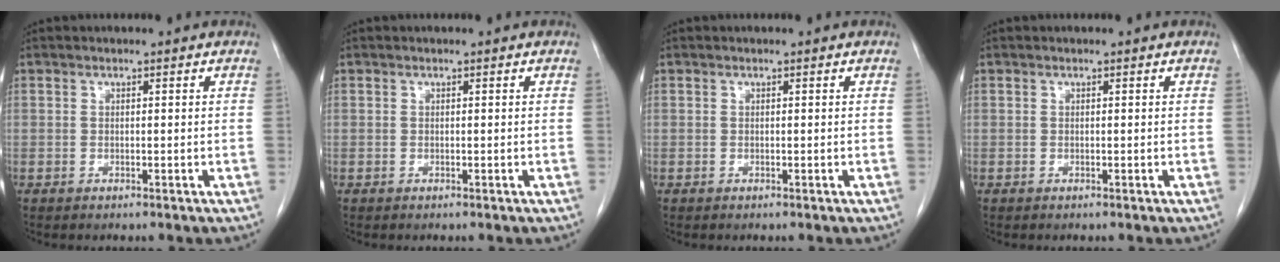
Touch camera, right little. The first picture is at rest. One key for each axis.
{"total": 0.0}
{"total": 0.0}
{"total": 0.0}